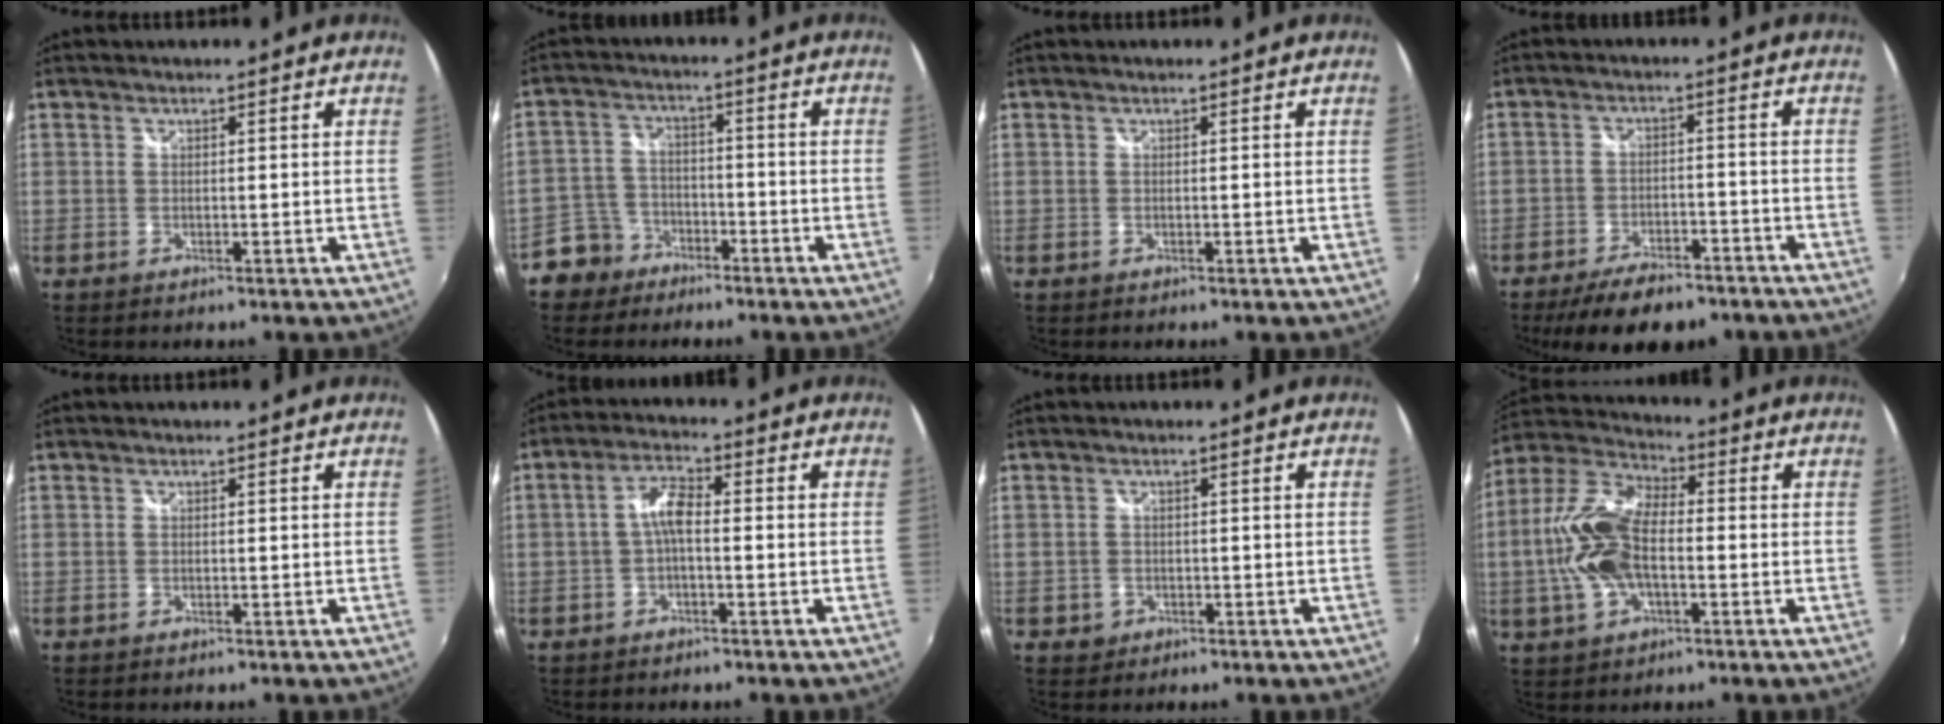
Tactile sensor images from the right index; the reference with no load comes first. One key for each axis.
{"total": 6.6, "fx": -4.7, "fy": 4.6, "fz": 0.6, "tx": -0.025, "ty": 0.020, "tz": -0.089}
{"total": 0.0}
{"total": 13.0, "fx": -10.0, "fy": 5.3, "fz": 6.5, "tx": -0.145, "ty": -0.008, "tz": -0.145}
{"total": 0.0}
{"total": 4.4, "fx": -0.7, "fy": 1.5, "fz": 4.1, "tx": -0.083, "ty": 0.014, "tz": -0.016}
{"total": 2.3, "fx": -0.7, "fy": 2.1, "fz": 0.6, "tx": -0.015, "ty": -0.001, "tz": -0.008}
{"total": 14.2, "fx": -1.9, "fy": 7.4, "fz": 11.9, "tx": -0.260, "ty": 0.013, "tz": -0.039}